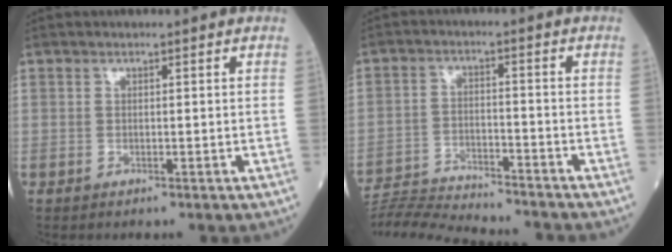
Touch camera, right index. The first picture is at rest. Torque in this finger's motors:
{"motor_torque": [-0.10, -0.79, 0.09, 0.03]}